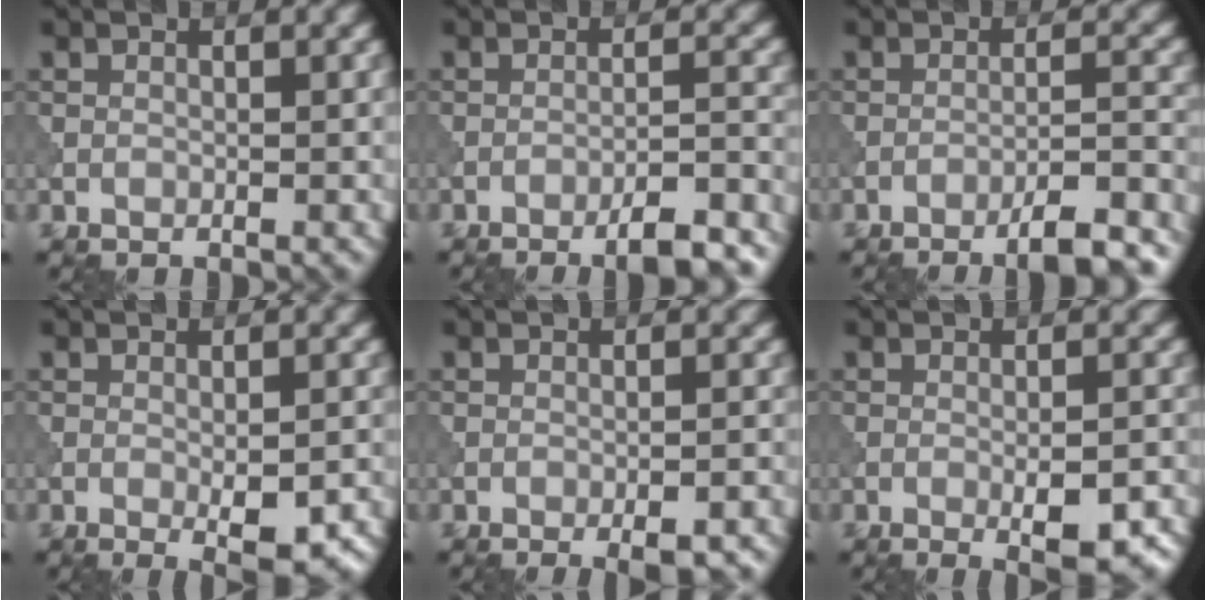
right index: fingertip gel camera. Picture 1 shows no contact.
{"total": 6.1, "force": [-4.5, 1.2, 3.9], "torque": [-0.051, 0.010, -0.062]}
{"total": 6.9, "force": [-5.2, 1.2, 4.3], "torque": [-0.055, 0.013, -0.071]}
{"total": 4.5, "force": [-1.5, 1.4, 4.0], "torque": [-0.061, -0.010, -0.015]}
{"total": 3.8, "force": [-2.5, 1.0, 2.8], "torque": [-0.046, 0.009, -0.028]}
{"total": 5.3, "force": [-2.1, 1.5, 4.6], "torque": [-0.068, -0.002, -0.021]}